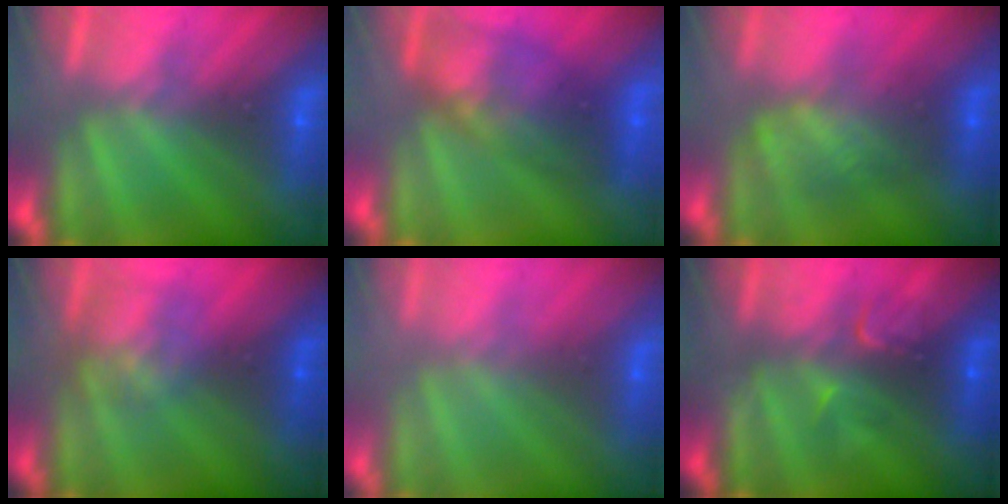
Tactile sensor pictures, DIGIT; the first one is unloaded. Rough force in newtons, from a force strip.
{"total": 6.1}
{"total": 3.5}
{"total": 2.7}
{"total": 2.8}
{"total": 3.4}